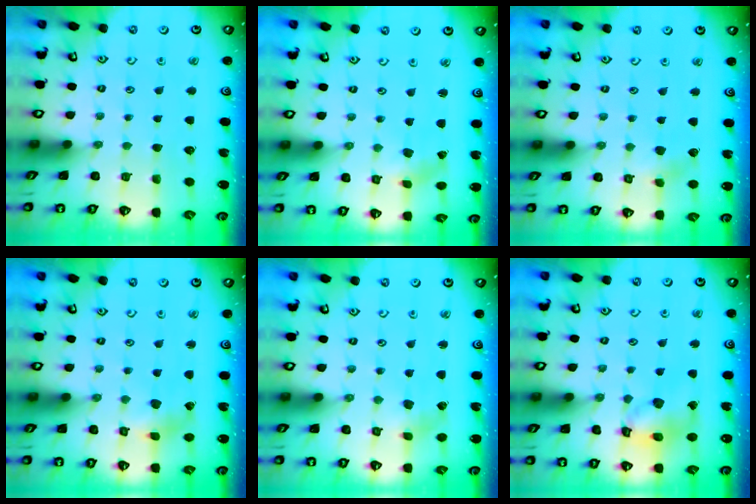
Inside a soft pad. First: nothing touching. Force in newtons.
{"total": 0.0}
{"total": 3.2, "press": 3.2, "slide": 0.4}
{"total": 2.6, "press": 2.6, "slide": 0.5}
{"total": 2.5, "press": 2.5, "slide": 0.6}
{"total": 13.4, "press": 13.3, "slide": 1.8}